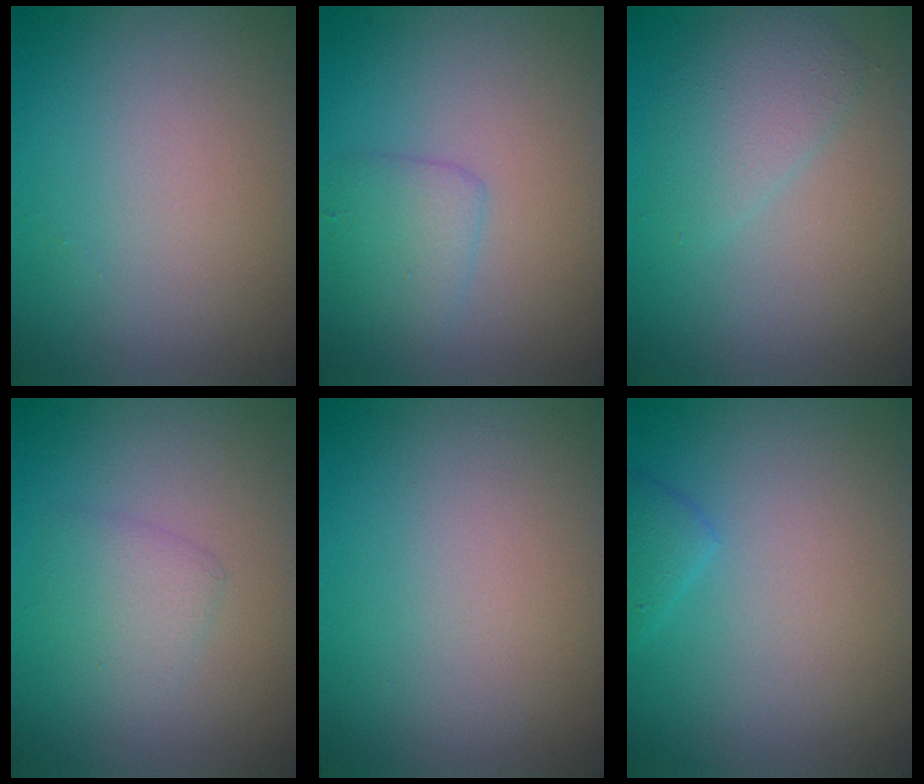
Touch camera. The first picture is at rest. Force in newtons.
{"total": 2.2, "press": 2.2, "slide": 0.2}
{"total": 2.6, "press": 2.6, "slide": 0.3}
{"total": 1.9, "press": 1.9, "slide": 0.1}
{"total": 0.0}
{"total": 1.2, "press": 1.2, "slide": 0.2}